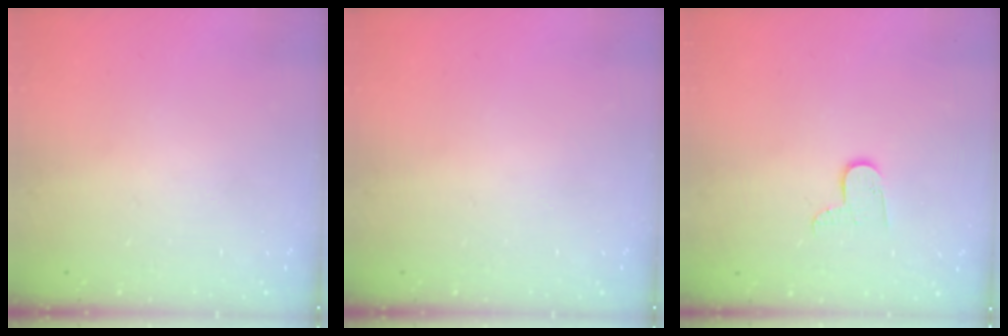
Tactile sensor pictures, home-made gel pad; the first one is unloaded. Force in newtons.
{"total": 0.0}
{"total": 5.2, "press": 5.2, "slide": 0.4}